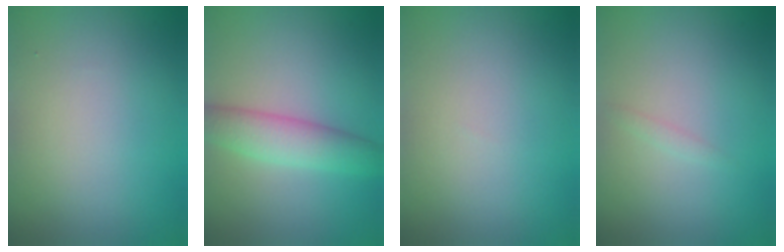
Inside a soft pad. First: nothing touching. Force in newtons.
{"total": 4.1, "press": 4.1, "slide": 0.1}
{"total": 0.0}
{"total": 0.6, "press": 0.6, "slide": 0.1}